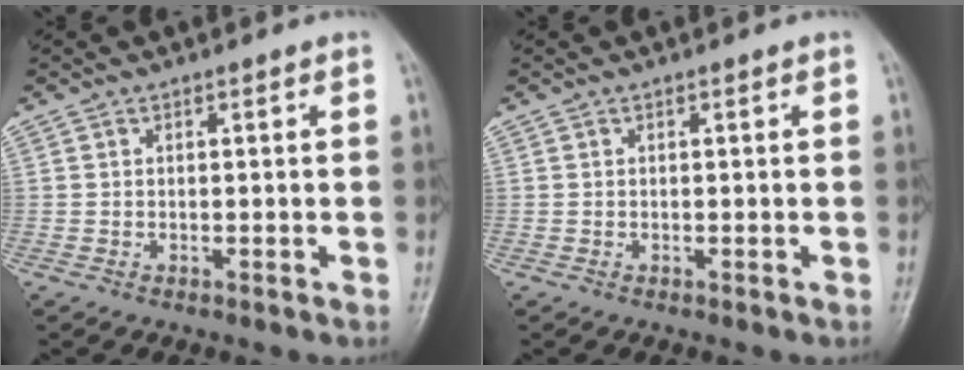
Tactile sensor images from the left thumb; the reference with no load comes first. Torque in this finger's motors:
{"motor_torque": [0.01, 0.01, 0.01, -0.03, 0.00]}